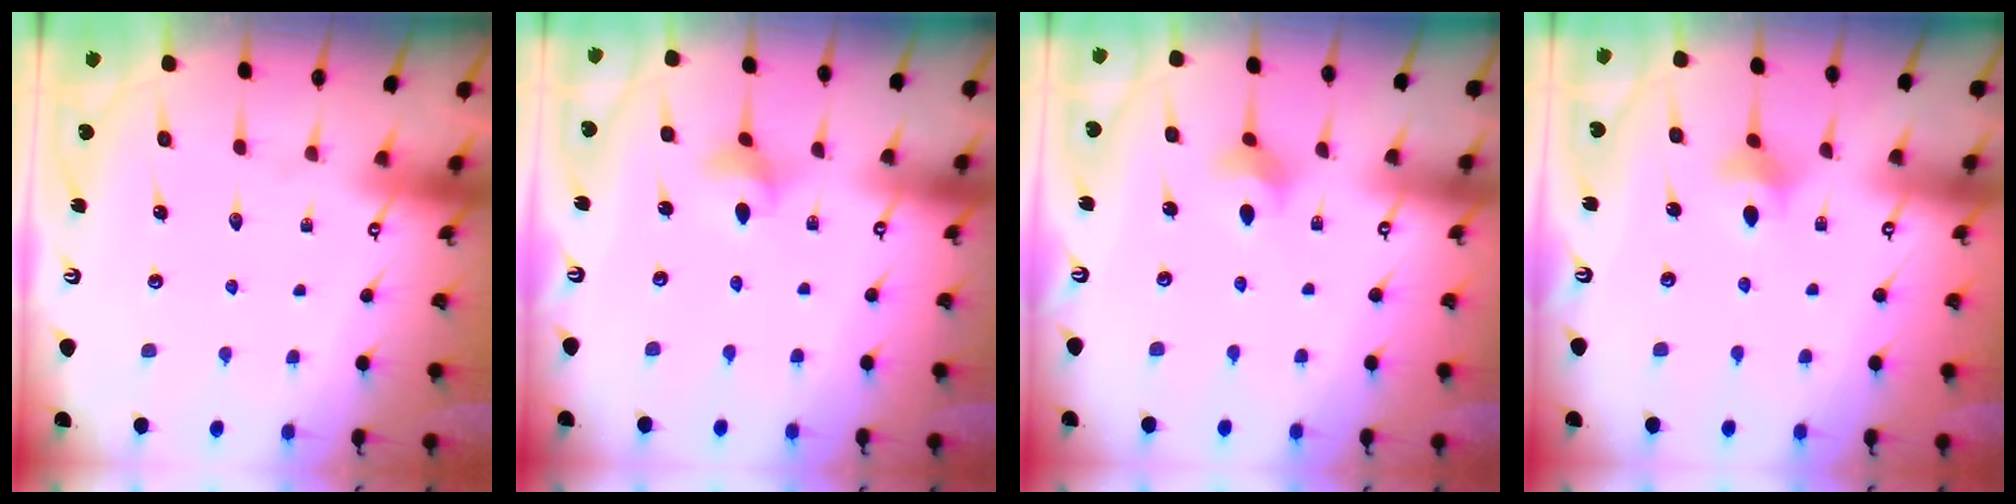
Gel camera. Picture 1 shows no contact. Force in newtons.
{"total": 2.9, "press": 2.9, "slide": 0.5}
{"total": 2.9, "press": 2.9, "slide": 0.7}
{"total": 4.8, "press": 4.7, "slide": 0.8}